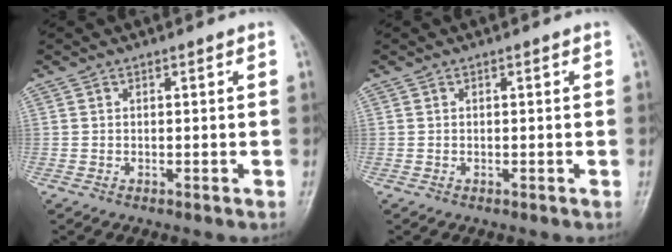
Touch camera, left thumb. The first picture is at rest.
{"total": 0.0}